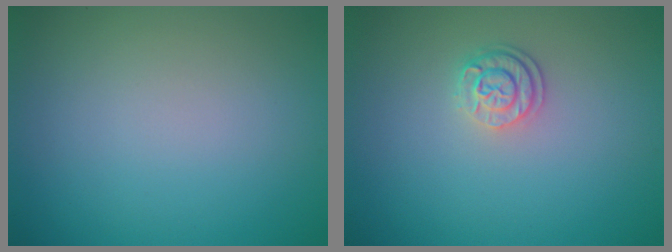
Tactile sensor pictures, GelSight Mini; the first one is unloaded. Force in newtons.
{"total": 2.1, "press": 1.8, "slide": 1.2}